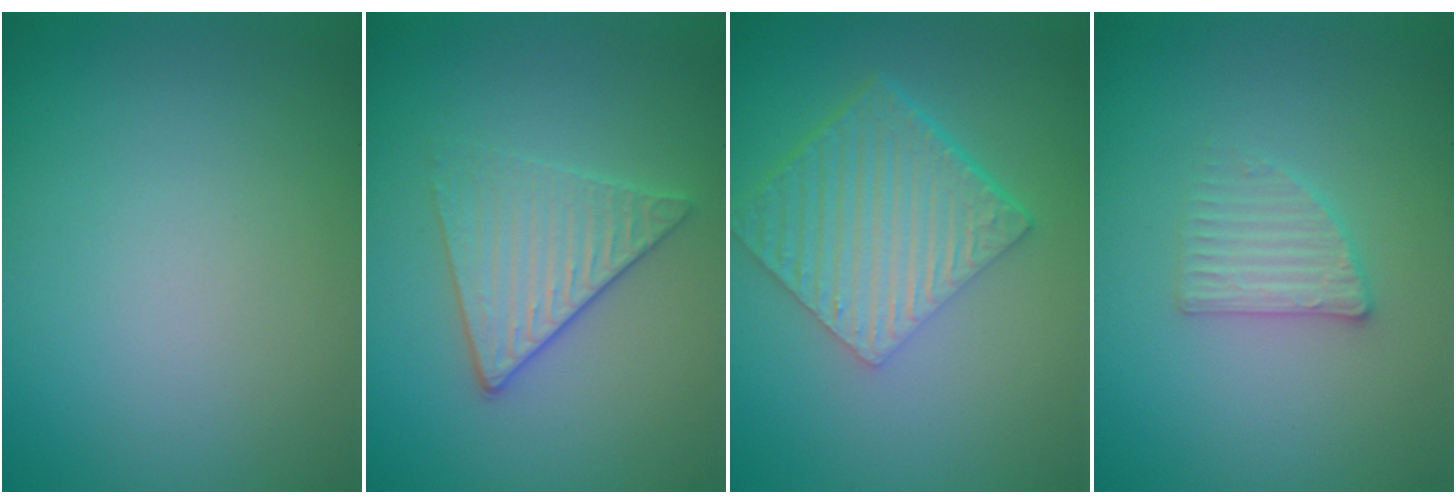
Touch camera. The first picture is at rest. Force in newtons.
{"total": 3.5, "press": 3.1, "slide": 1.5}
{"total": 6.0, "press": 4.1, "slide": 4.4}
{"total": 2.1, "press": 2.1, "slide": 0.4}